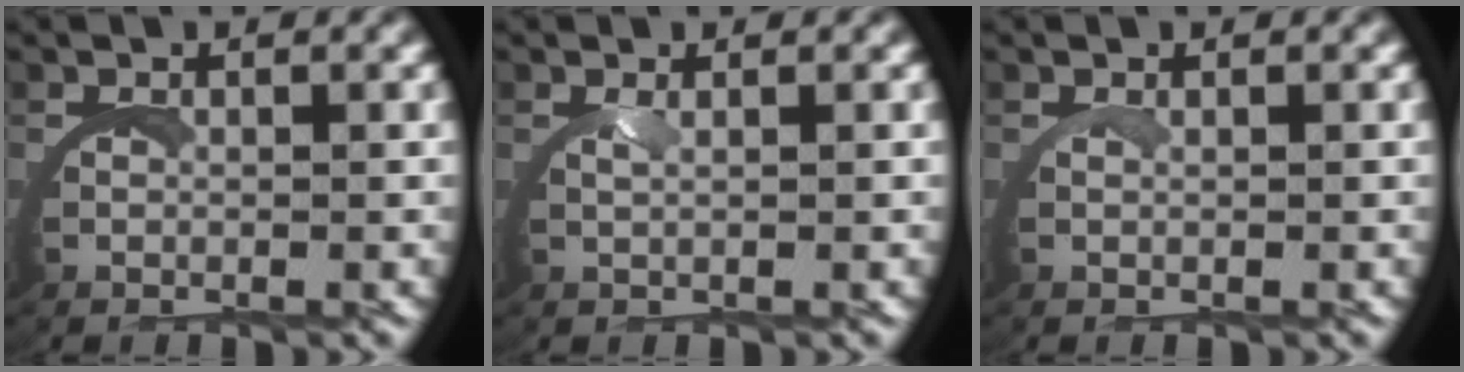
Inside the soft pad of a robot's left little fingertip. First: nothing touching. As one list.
[{"total": 1.2, "force": [0.6, -1.0, 0.4], "torque": [-0.006, 0.002, 0.013]}, {"total": 0.6, "force": [0.2, -0.6, 0.1], "torque": [-0.001, 0.001, 0.005]}]